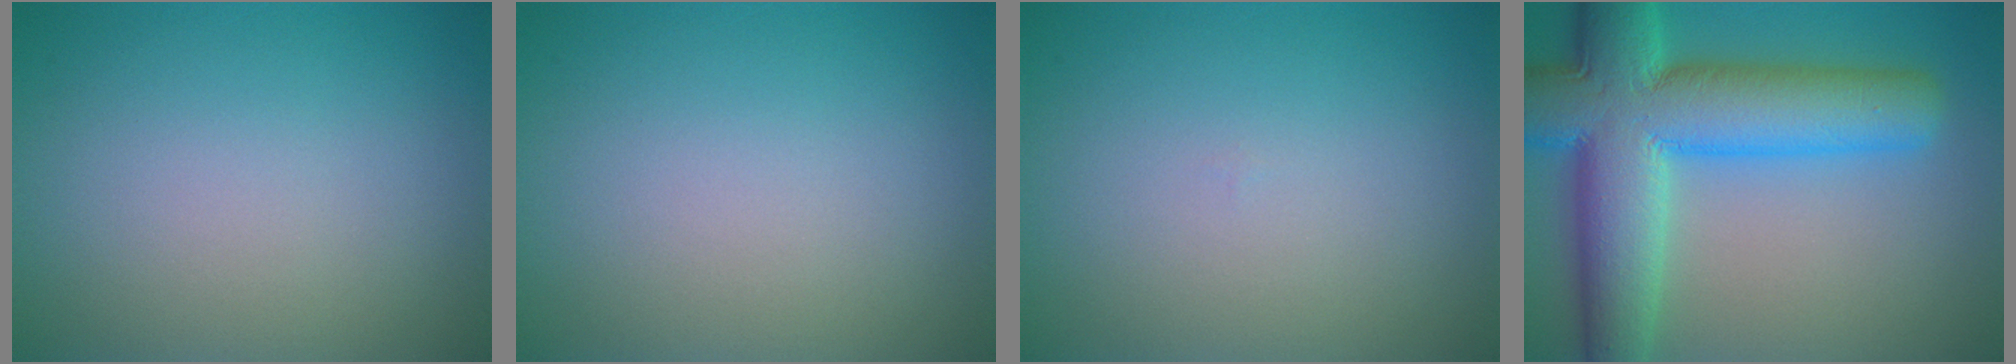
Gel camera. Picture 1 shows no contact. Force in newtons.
{"total": 0.0}
{"total": 0.0}
{"total": 12.5, "press": 12.5, "slide": 0.5}